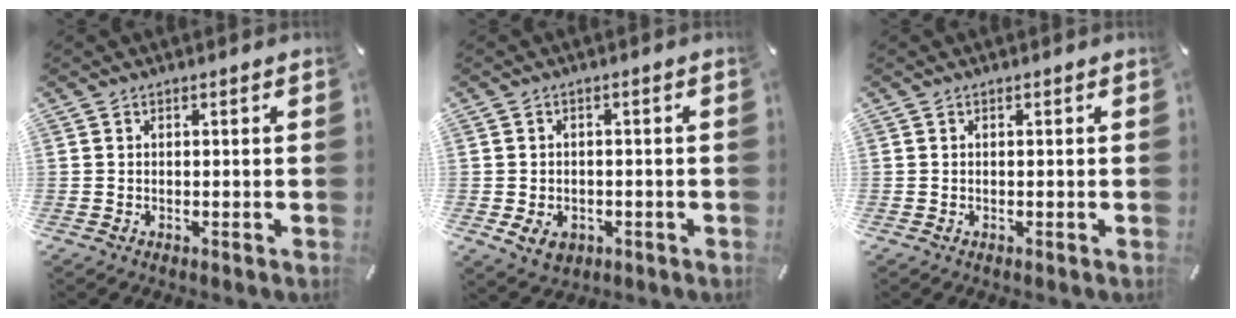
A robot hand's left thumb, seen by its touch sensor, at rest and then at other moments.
{"total": 4.8, "force": [-1.7, 3.8, 2.5], "torque": [-0.044, 0.003, -0.032]}
{"total": 0.0}